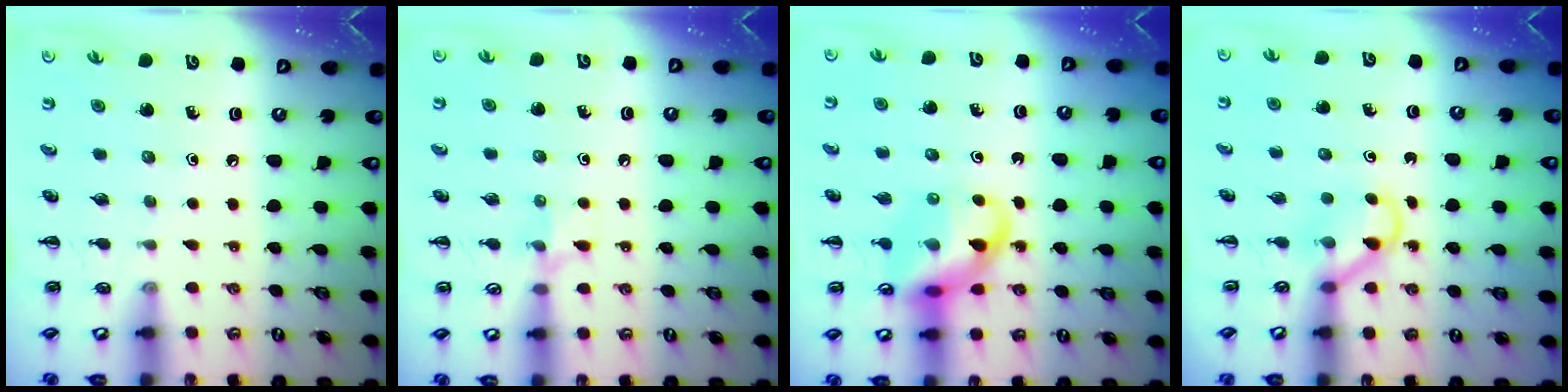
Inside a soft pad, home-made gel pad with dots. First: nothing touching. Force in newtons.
{"total": 6.2, "press": 6.0, "slide": 1.2}
{"total": 13.3, "press": 13.1, "slide": 2.1}
{"total": 2.9, "press": 2.8, "slide": 0.9}